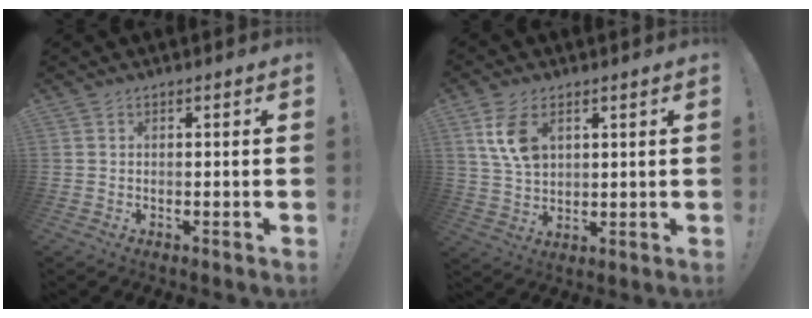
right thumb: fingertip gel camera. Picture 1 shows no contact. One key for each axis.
{"total": 9.6, "fx": 4.2, "fy": 6.0, "fz": 6.2, "tx": -0.111, "ty": -0.009, "tz": 0.080}